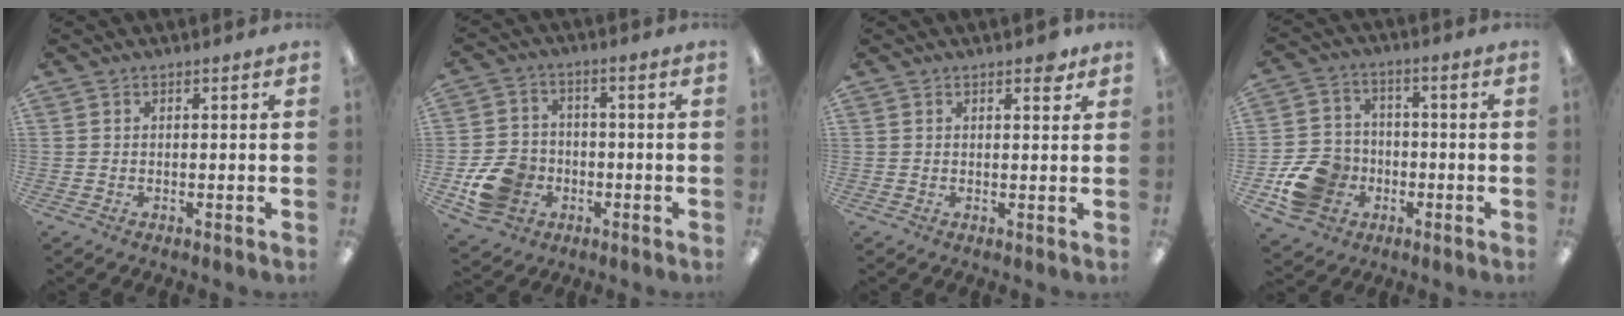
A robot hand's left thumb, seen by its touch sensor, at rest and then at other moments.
{"total": 10.3, "force": [-3.4, 8.4, 4.8], "torque": [-0.109, 0.022, -0.056]}
{"total": 2.7, "force": [1.8, 1.1, 1.6], "torque": [-0.011, -0.007, 0.027]}
{"total": 11.9, "force": [-4.3, 9.9, 5.0], "torque": [-0.108, 0.036, -0.069]}